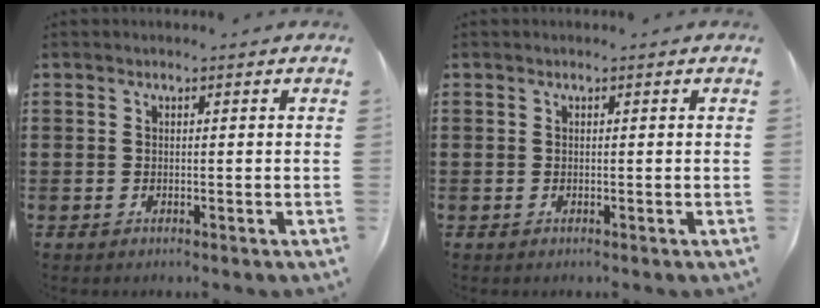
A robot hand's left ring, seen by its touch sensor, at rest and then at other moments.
{"total": 0.0}